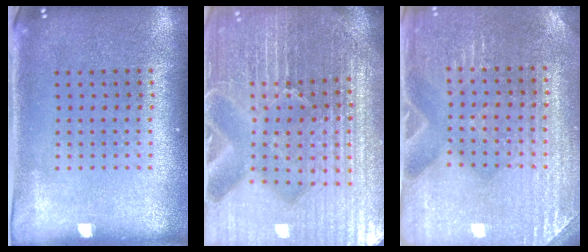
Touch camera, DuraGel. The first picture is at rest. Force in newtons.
{"total": 6.7, "press": 5.9, "slide": 3.3}
{"total": 3.1, "press": 3.1, "slide": 0.3}